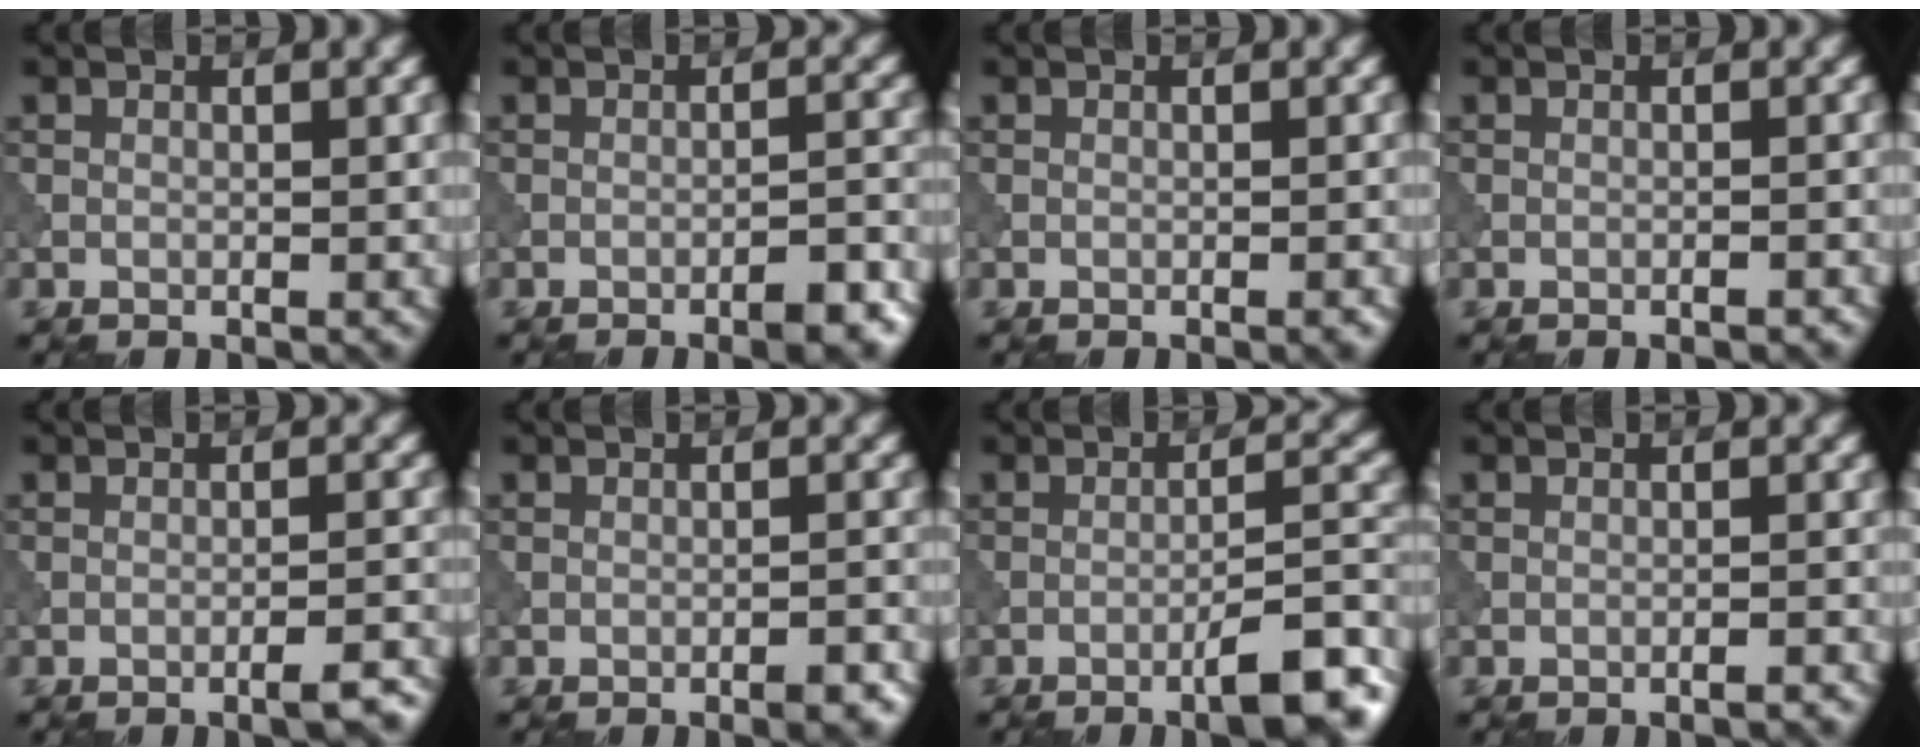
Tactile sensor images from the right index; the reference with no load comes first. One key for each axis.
{"total": 3.6, "fx": -2.2, "fy": 0.7, "fz": 2.7, "tx": -0.038, "ty": 0.009, "tz": -0.035}
{"total": 0.5, "fx": -0.3, "fy": 0.0, "fz": 0.5, "tx": -0.005, "ty": 0.002, "tz": -0.005}
{"total": 0.7, "fx": -0.5, "fy": 0.1, "fz": 0.5, "tx": -0.005, "ty": 0.004, "tz": -0.011}
{"total": 3.3, "fx": -2.1, "fy": 0.7, "fz": 2.4, "tx": -0.029, "ty": 0.009, "tz": -0.035}
{"total": 2.0, "fx": -1.3, "fy": 0.3, "fz": 1.5, "tx": -0.018, "ty": 0.004, "tz": -0.022}
{"total": 6.7, "fx": -4.0, "fy": 1.2, "fz": 5.3, "tx": -0.066, "ty": 0.014, "tz": -0.062}
{"total": 1.1, "fx": -0.8, "fy": 0.1, "fz": 0.8, "tx": -0.008, "ty": 0.004, "tz": -0.018}